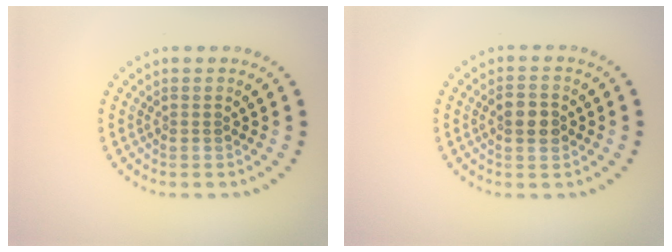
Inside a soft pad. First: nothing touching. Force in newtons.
{"total": 2.7, "press": 2.7, "slide": 0.2}